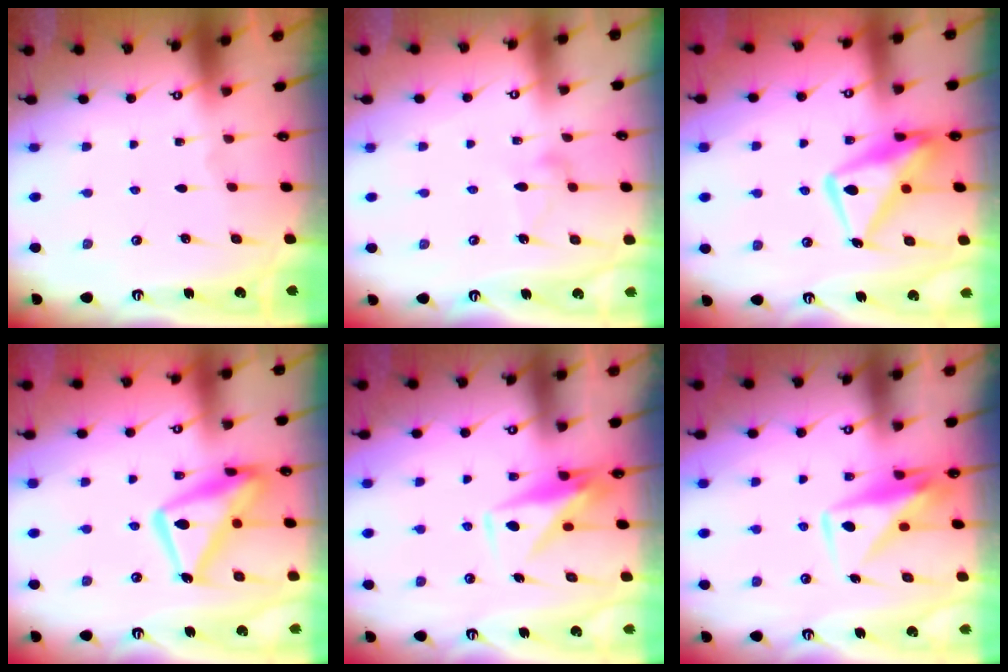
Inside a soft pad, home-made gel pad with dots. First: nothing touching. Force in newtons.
{"total": 8.2, "press": 8.2, "slide": 0.3}
{"total": 15.2, "press": 15.1, "slide": 1.4}
{"total": 16.2, "press": 16.1, "slide": 1.3}
{"total": 8.1, "press": 8.1, "slide": 0.2}
{"total": 9.3, "press": 9.3, "slide": 0.6}